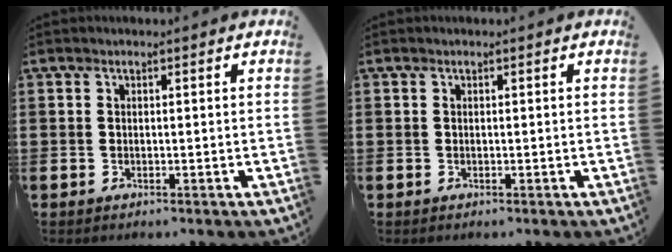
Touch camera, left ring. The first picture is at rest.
{"total": 0.0}